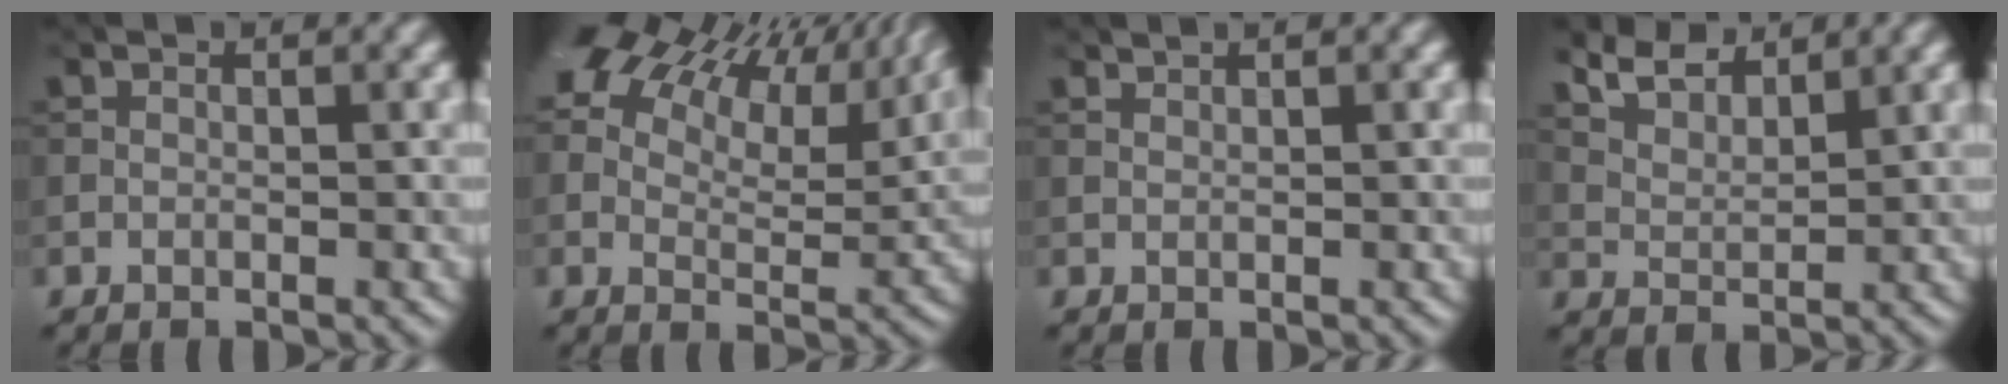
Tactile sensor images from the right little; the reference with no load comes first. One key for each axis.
{"total": 14.5, "fx": 9.4, "fy": 6.8, "fz": 8.7, "tx": -0.158, "ty": 0.028, "tz": 0.138}
{"total": 0.8, "fx": 0.7, "fy": 0.0, "fz": 0.2, "tx": -0.003, "ty": -0.001, "tz": 0.012}
{"total": 4.6, "fx": 3.9, "fy": 1.5, "fz": 1.8, "tx": -0.049, "ty": -0.006, "tz": 0.081}